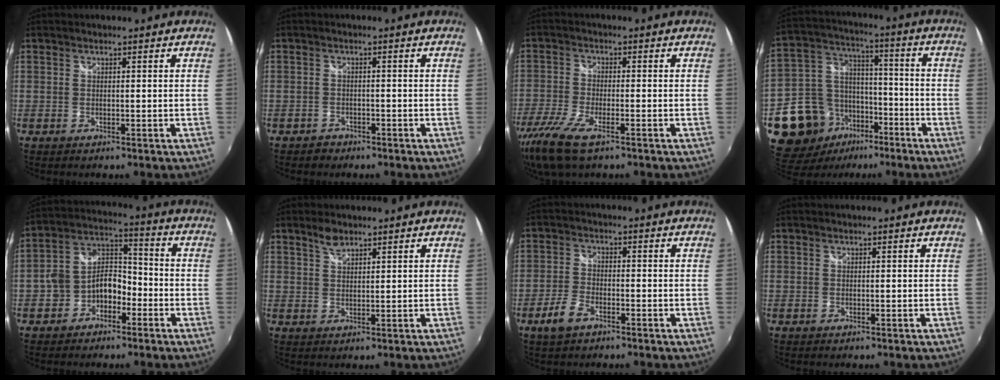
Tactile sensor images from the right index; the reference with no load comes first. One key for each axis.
{"total": 2.3, "fx": -1.6, "fy": 1.5, "fz": 0.1, "tx": -0.009, "ty": 0.004, "tz": -0.025}
{"total": 10.6, "fx": -7.0, "fy": 3.2, "fz": 7.3, "tx": -0.175, "ty": -0.035, "tz": -0.140}
{"total": 15.5, "fx": -8.1, "fy": 11.2, "fz": 7.0, "tx": -0.172, "ty": 0.032, "tz": -0.126}
{"total": 8.8, "fx": -4.1, "fy": 6.3, "fz": 4.5, "tx": -0.092, "ty": 0.035, "tz": -0.066}
{"total": 2.7, "fx": 2.2, "fy": 1.1, "fz": 1.3, "tx": -0.023, "ty": 0.004, "tz": 0.040}
{"total": 5.0, "fx": -3.1, "fy": 2.3, "fz": 3.1, "tx": -0.079, "ty": 0.000, "tz": -0.059}
{"total": 0.0}